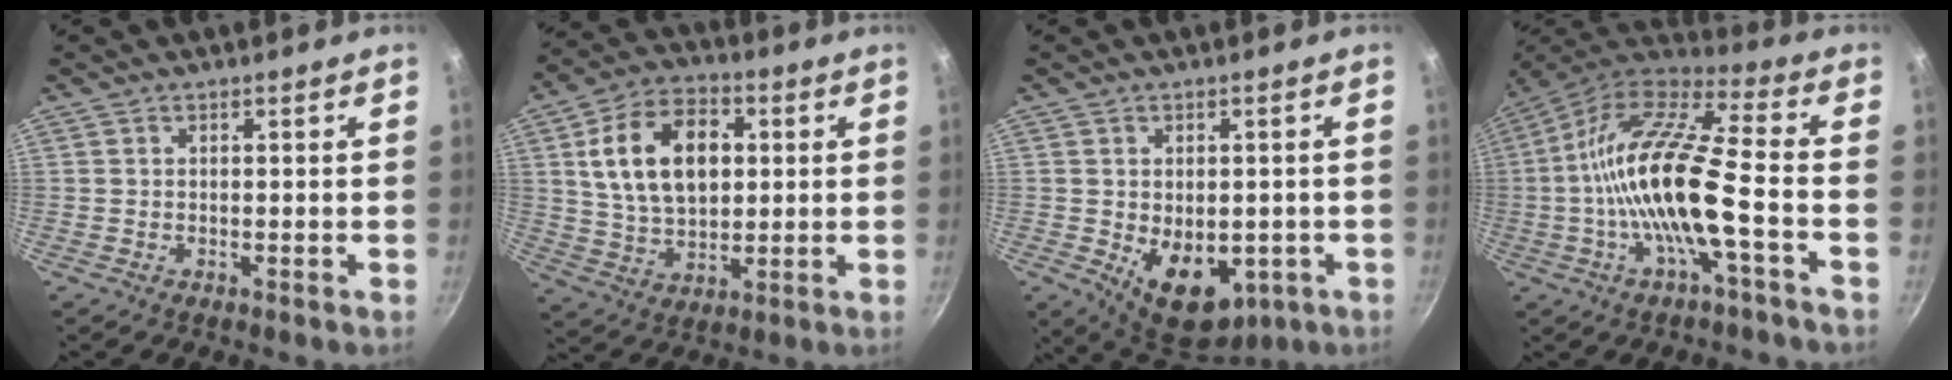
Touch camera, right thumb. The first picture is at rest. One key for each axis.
{"total": 17.1, "fx": 3.6, "fy": 11.3, "fz": 12.4, "tx": -0.187, "ty": 0.002, "tz": 0.062}
{"total": 12.2, "fx": -2.8, "fy": 8.0, "fz": 8.8, "tx": -0.094, "ty": -0.014, "tz": -0.017}
{"total": 19.5, "fx": -3.9, "fy": 5.2, "fz": 18.4, "tx": -0.342, "ty": 0.039, "tz": -0.089}